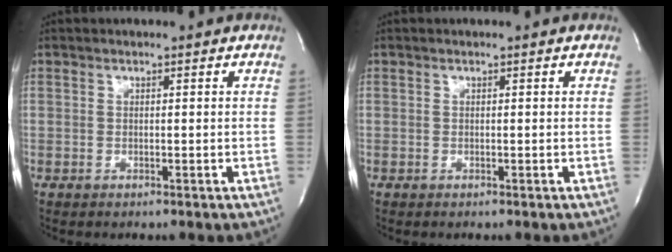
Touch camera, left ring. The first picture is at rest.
{"total": 0.0}